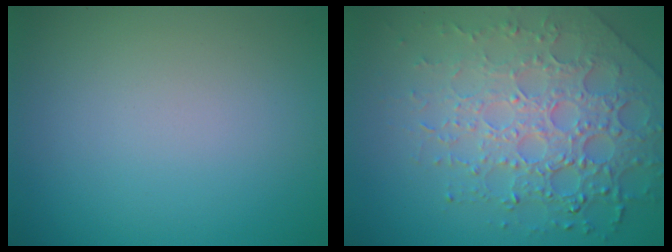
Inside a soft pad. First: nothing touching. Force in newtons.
{"total": 8.1, "press": 5.6, "slide": 5.9}